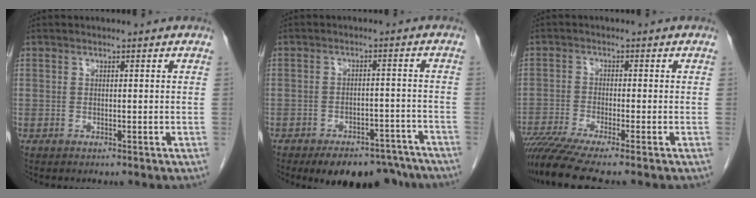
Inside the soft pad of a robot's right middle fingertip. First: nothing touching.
{"total": 12.2, "force": [-10.1, 5.3, 4.4], "torque": [-0.048, 0.011, -0.128]}
{"total": 9.4, "force": [-7.7, -0.5, 5.4], "torque": [-0.093, -0.024, -0.131]}